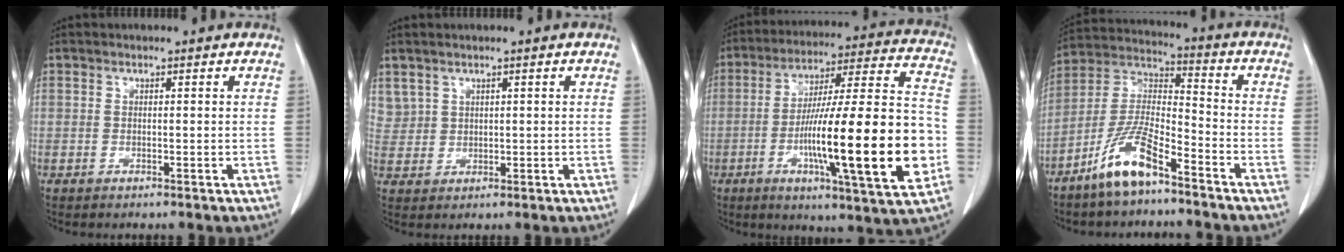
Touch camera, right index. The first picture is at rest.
{"total": 3.2, "force": [2.1, 2.3, 0.4], "torque": [-0.005, 0.006, 0.050]}
{"total": 24.8, "force": [-5.9, 1.5, 24.1], "torque": [-0.360, -0.005, -0.095]}
{"total": 10.7, "force": [-7.3, 2.3, 7.5], "torque": [-0.164, -0.004, -0.145]}